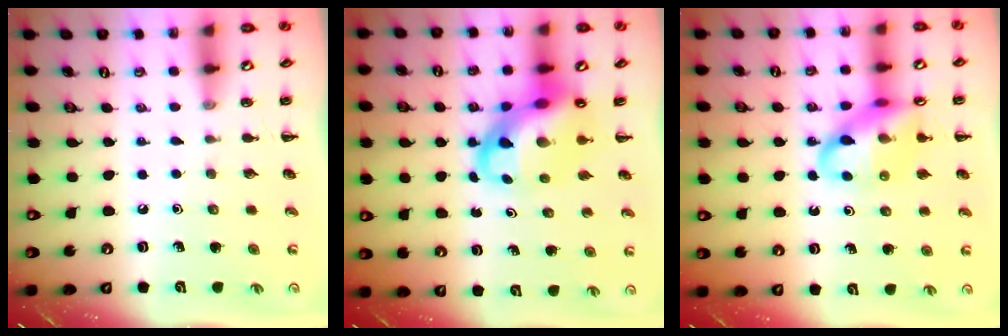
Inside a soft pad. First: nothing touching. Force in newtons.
{"total": 11.1, "press": 10.7, "slide": 3.0}
{"total": 14.6, "press": 14.4, "slide": 2.4}